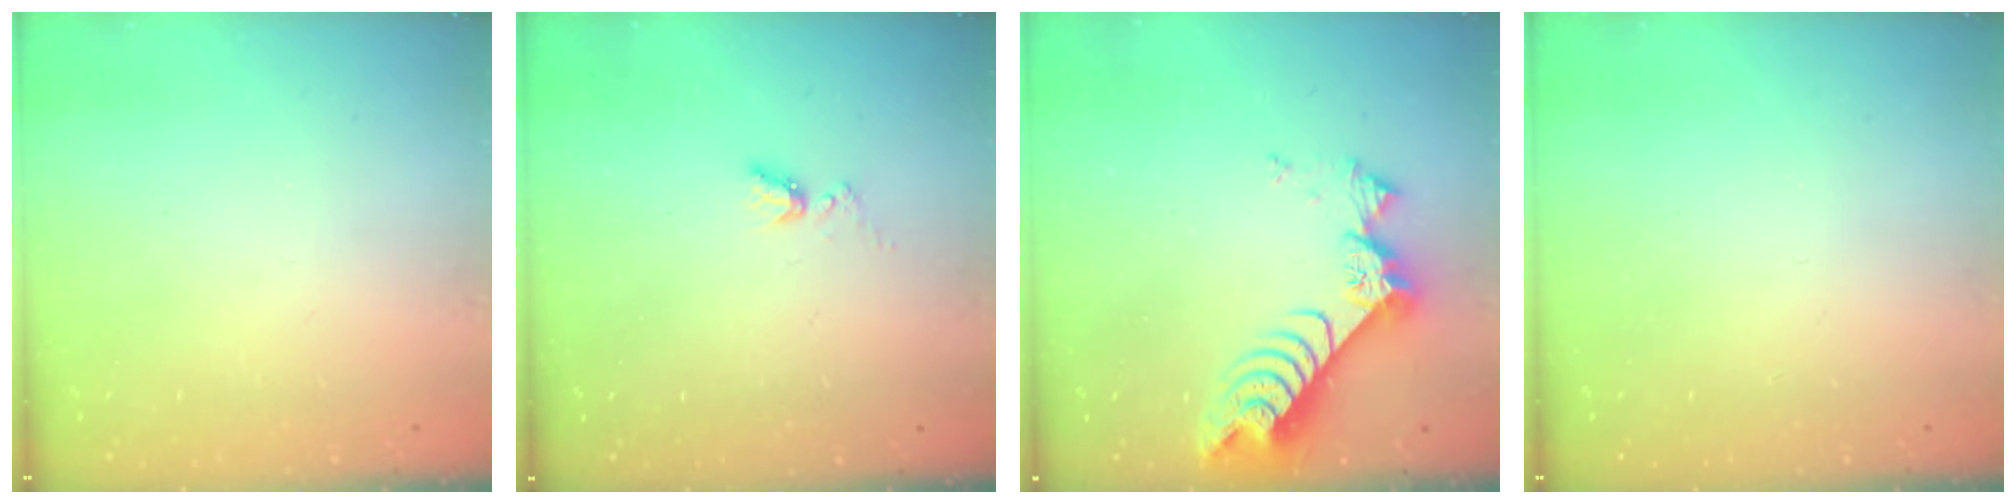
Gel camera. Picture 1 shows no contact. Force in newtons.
{"total": 4.4, "press": 4.4, "slide": 0.6}
{"total": 8.3, "press": 8.2, "slide": 1.0}
{"total": 0.0}